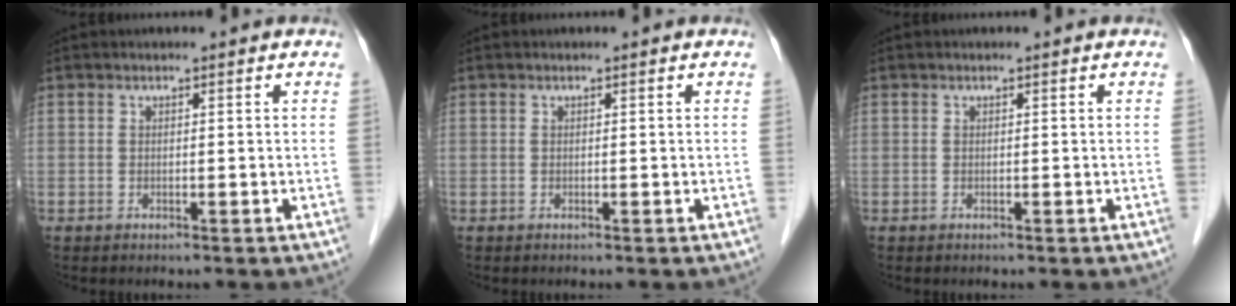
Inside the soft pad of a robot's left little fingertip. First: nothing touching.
{"total": 0.0}
{"total": 0.0}